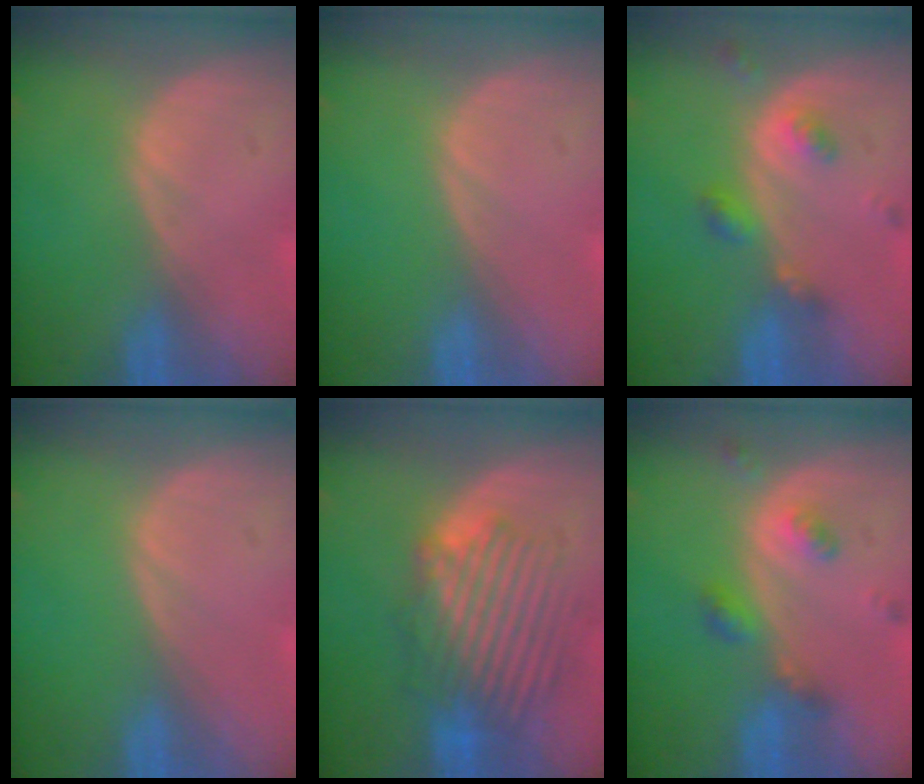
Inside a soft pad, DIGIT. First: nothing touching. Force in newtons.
{"total": 0.0}
{"total": 4.6, "press": 4.1, "slide": 2.1}
{"total": 0.0}
{"total": 8.4, "press": 8.1, "slide": 2.2}
{"total": 5.0, "press": 4.4, "slide": 2.4}